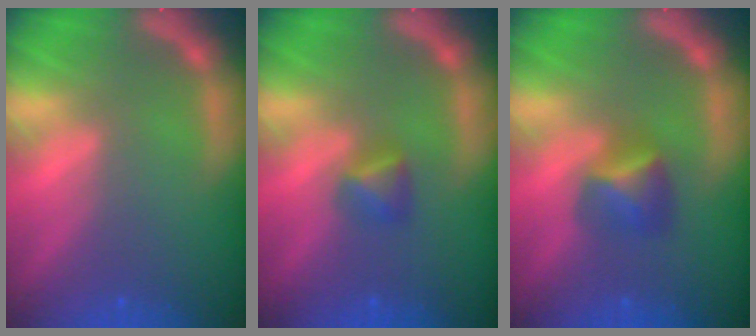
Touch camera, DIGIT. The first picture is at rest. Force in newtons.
{"total": 1.9}
{"total": 2.9}